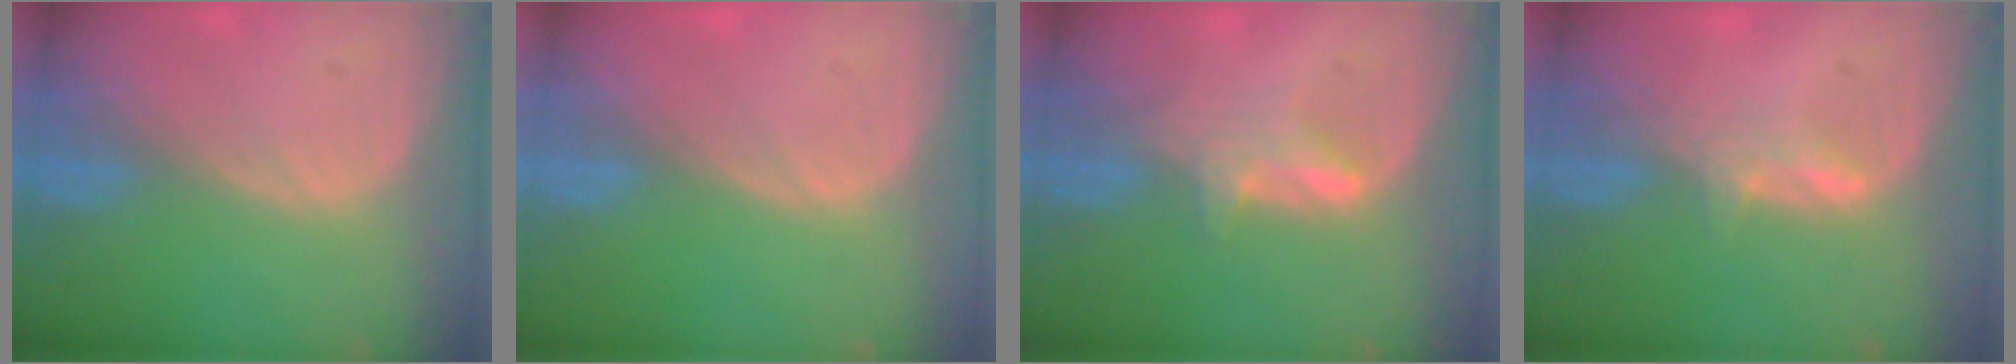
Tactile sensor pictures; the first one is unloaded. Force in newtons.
{"total": 0.0}
{"total": 3.3, "press": 3.3, "slide": 0.4}
{"total": 2.1, "press": 2.0, "slide": 0.4}